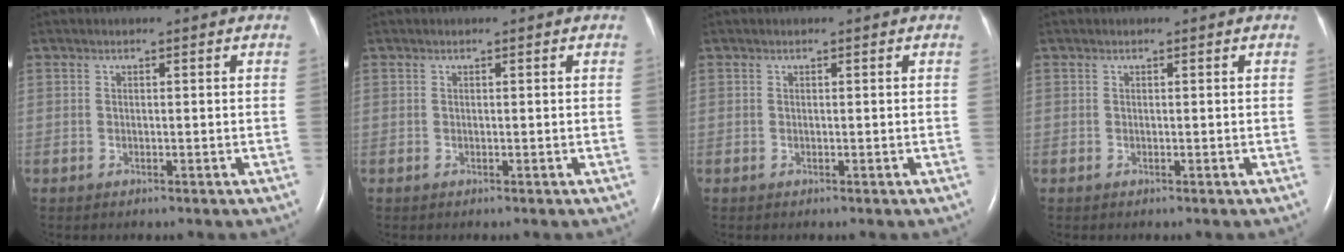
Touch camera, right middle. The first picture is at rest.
{"total": 0.0}
{"total": 0.0}
{"total": 0.0}